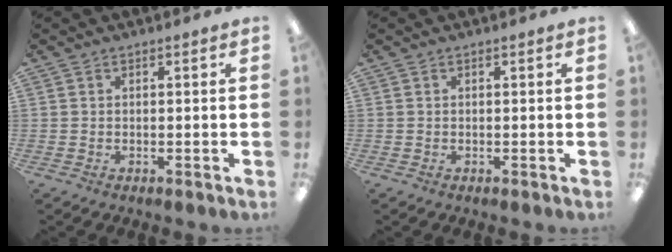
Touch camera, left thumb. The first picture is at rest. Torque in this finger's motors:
{"motor_torque": [-0.04, 0.04, 0.11, -0.11, 0.00]}